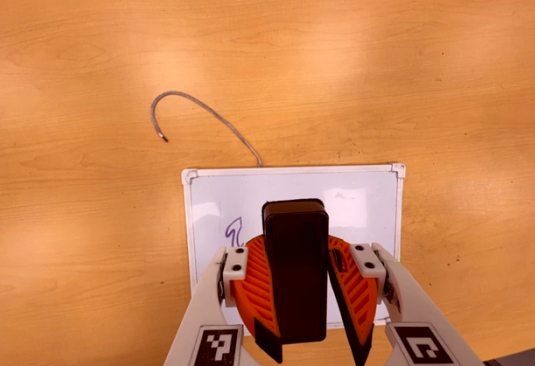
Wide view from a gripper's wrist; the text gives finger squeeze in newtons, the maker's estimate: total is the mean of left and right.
{"total": 10.1, "left": 10.2, "right": 10.1}